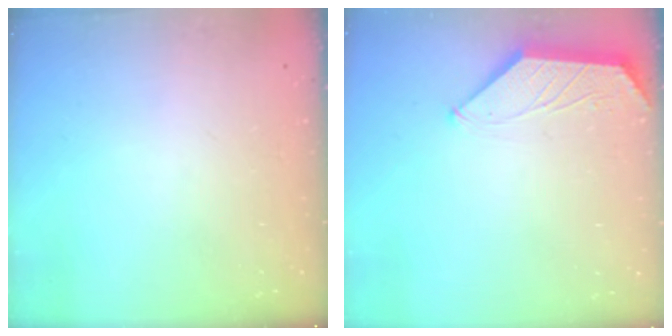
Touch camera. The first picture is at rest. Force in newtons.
{"total": 0.7, "press": 0.6, "slide": 0.3}